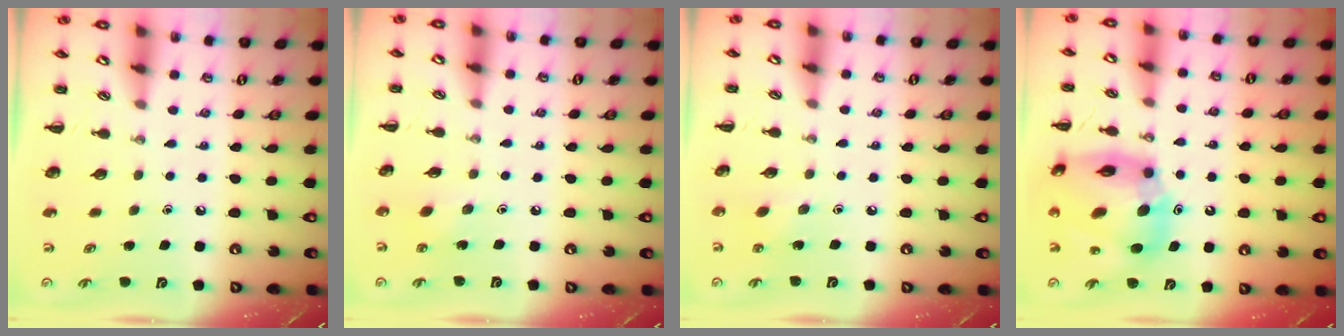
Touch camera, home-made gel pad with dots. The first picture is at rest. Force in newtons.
{"total": 2.8, "press": 2.6, "slide": 0.9}
{"total": 2.7, "press": 2.6, "slide": 0.8}
{"total": 16.8, "press": 16.1, "slide": 4.7}